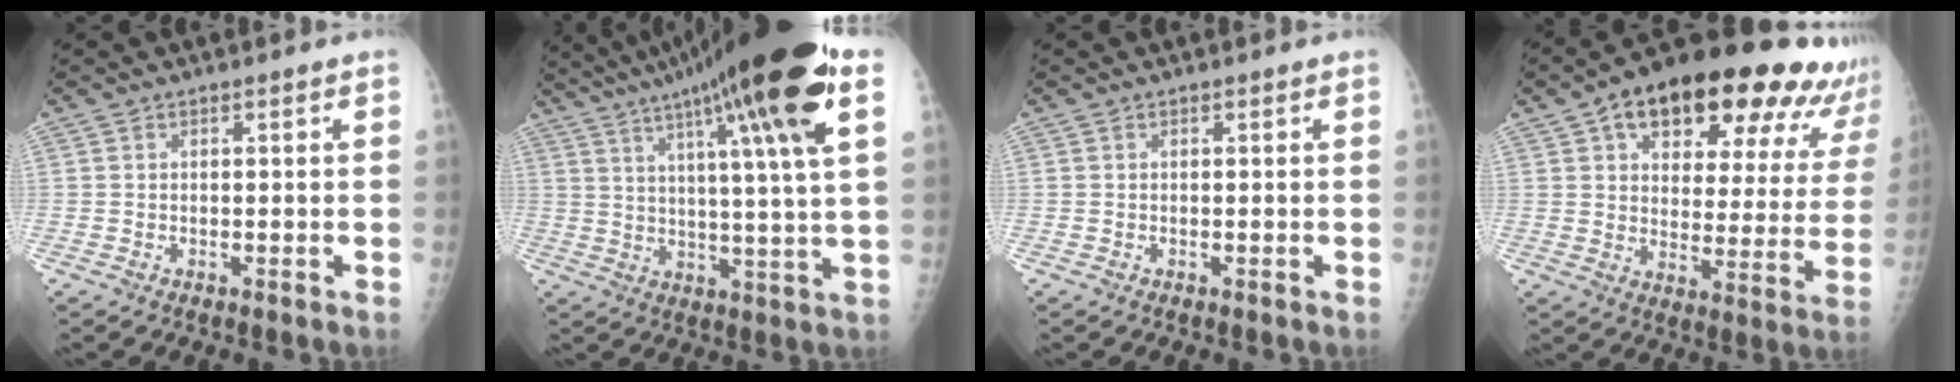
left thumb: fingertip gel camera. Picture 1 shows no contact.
{"total": 24.3, "force": [12.4, 2.3, 20.8], "torque": [-0.326, -0.007, 0.180]}
{"total": 0.0}
{"total": 27.8, "force": [18.0, 10.9, 18.2], "torque": [-0.225, -0.029, 0.240]}